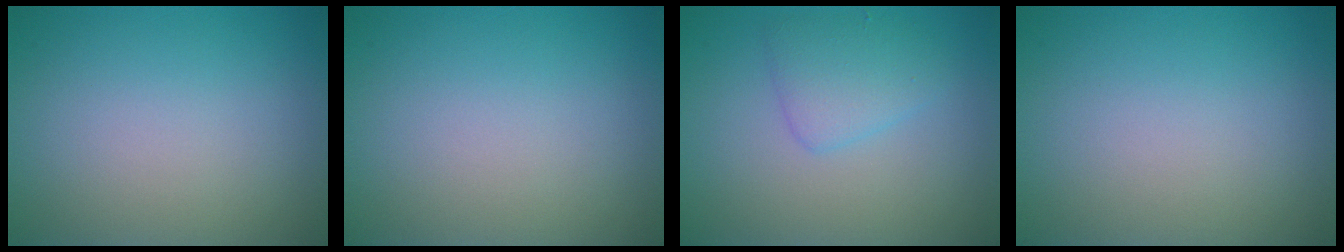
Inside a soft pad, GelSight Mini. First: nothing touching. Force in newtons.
{"total": 0.0}
{"total": 2.5, "press": 2.5, "slide": 0.1}
{"total": 0.0}